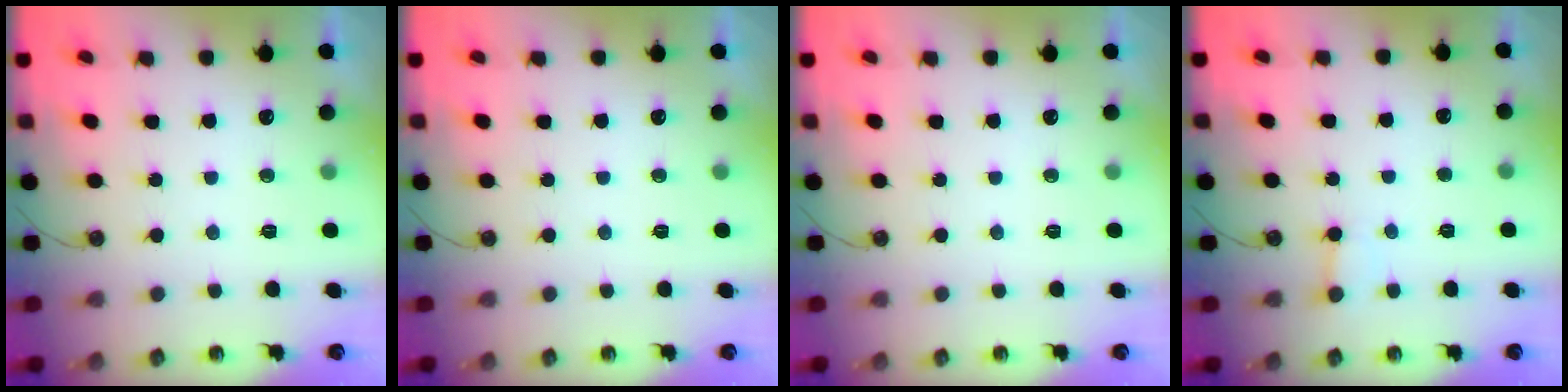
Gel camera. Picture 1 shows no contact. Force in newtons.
{"total": 0.0}
{"total": 0.0}
{"total": 2.2, "press": 2.2, "slide": 0.2}